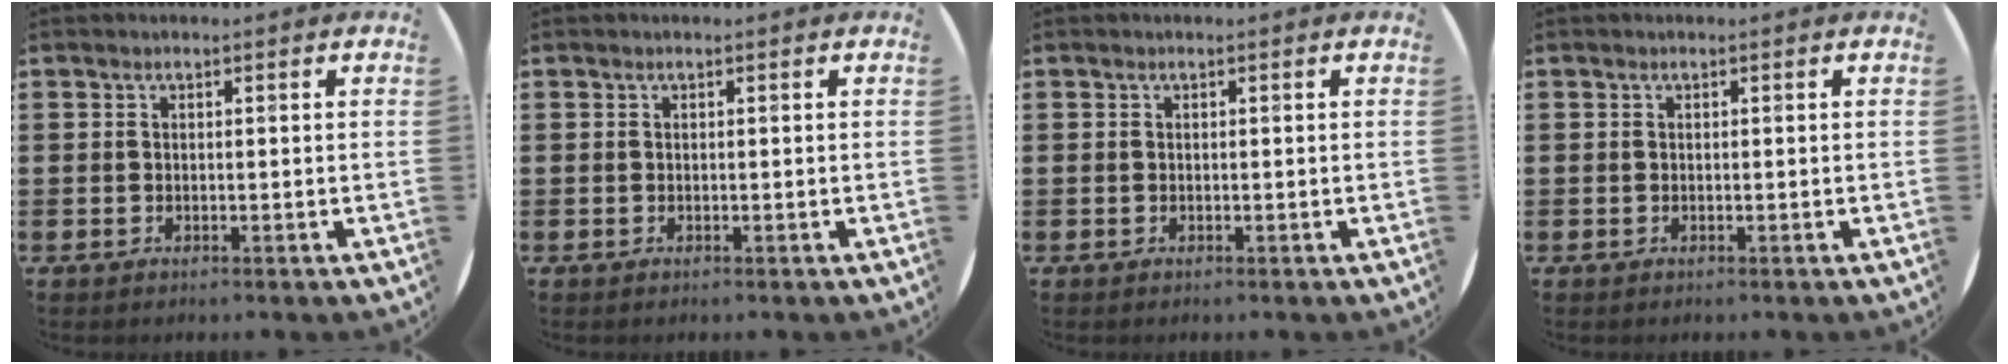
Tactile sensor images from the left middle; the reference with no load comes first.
{"total": 0.0}
{"total": 0.0}
{"total": 0.0}